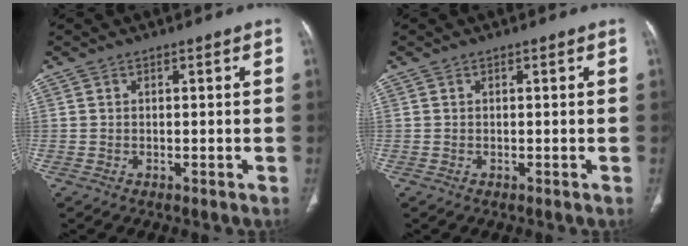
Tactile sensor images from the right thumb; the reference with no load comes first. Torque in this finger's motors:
{"motor_torque": [-0.04, 0.04, -0.18, 0.18, 0.00]}